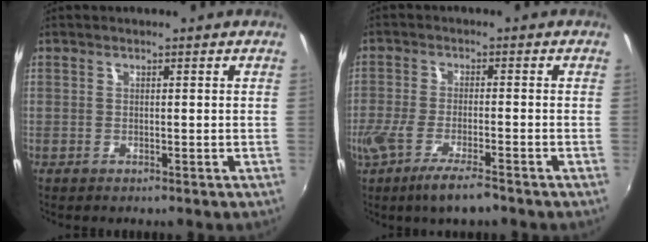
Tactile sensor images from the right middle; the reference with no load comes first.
{"total": 8.2, "force": [-5.7, 1.3, 5.7], "torque": [-0.126, -0.027, -0.106]}